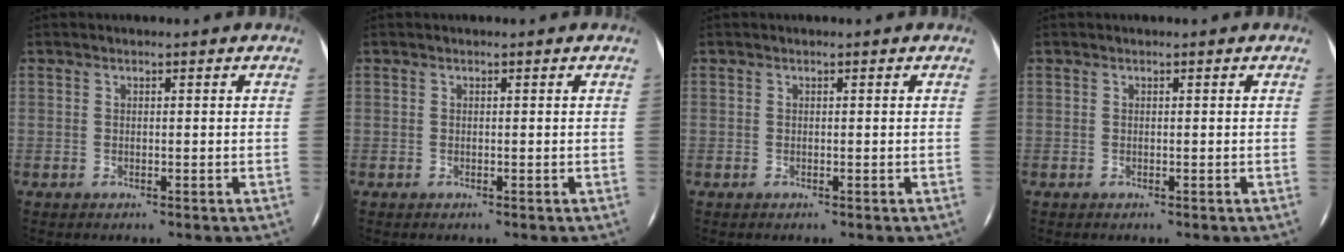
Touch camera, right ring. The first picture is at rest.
{"total": 0.0}
{"total": 0.0}
{"total": 0.0}